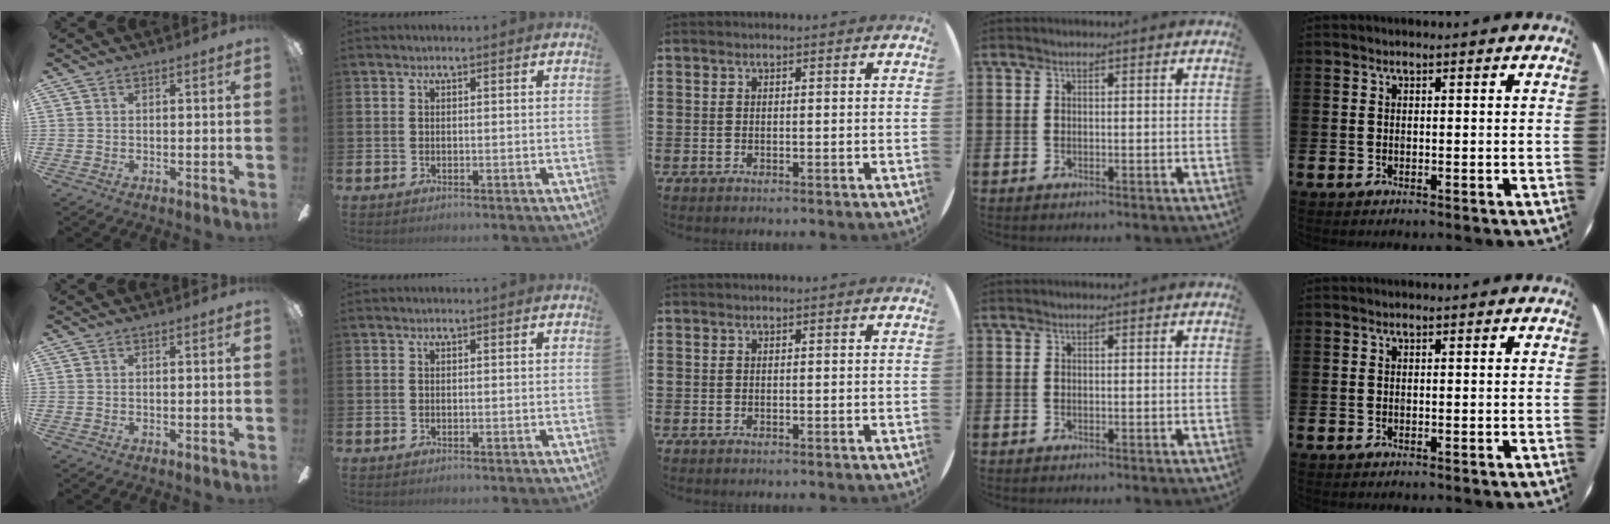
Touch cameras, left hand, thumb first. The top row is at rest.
{}